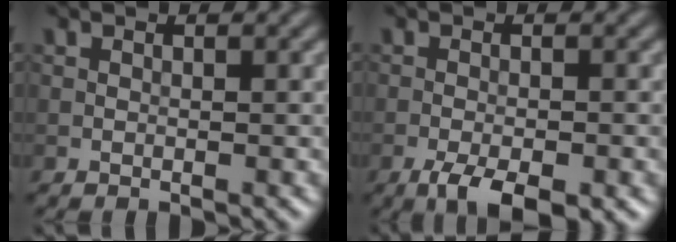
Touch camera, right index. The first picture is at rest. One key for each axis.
{"total": 4.9, "fx": -2.7, "fy": 1.6, "fz": 3.7, "tx": -0.062, "ty": -0.006, "tz": -0.043}